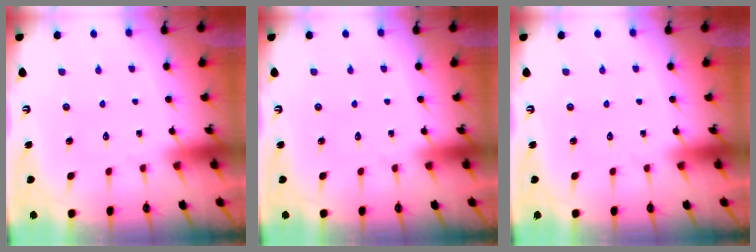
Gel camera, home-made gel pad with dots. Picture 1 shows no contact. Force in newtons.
{"total": 0.0}
{"total": 0.0}